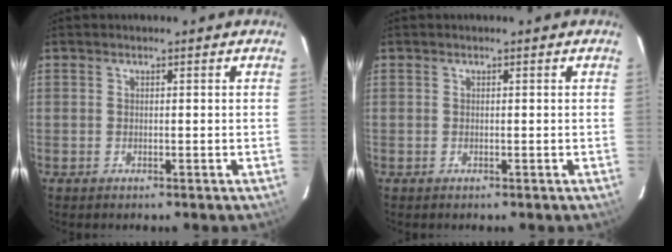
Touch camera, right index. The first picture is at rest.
{"total": 0.0}